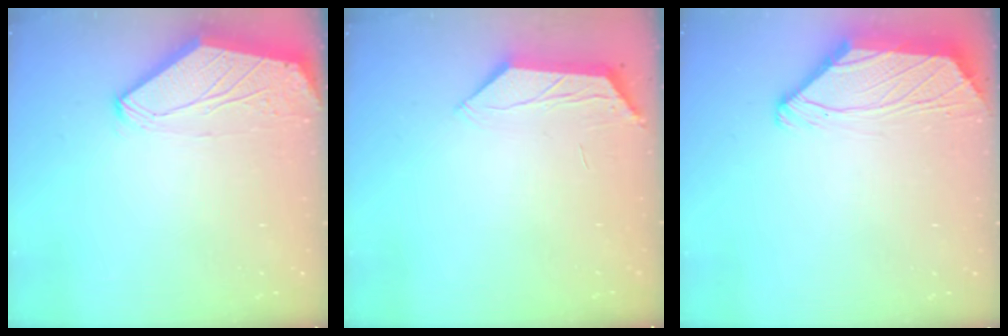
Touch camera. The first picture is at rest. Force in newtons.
{"total": 4.0, "press": 3.9, "slide": 0.5}
{"total": 1.6, "press": 1.5, "slide": 0.6}